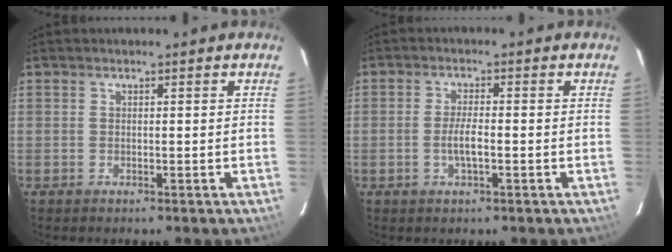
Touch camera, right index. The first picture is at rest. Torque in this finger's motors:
{"motor_torque": [0.61, -0.30, 0.35, 0.09]}